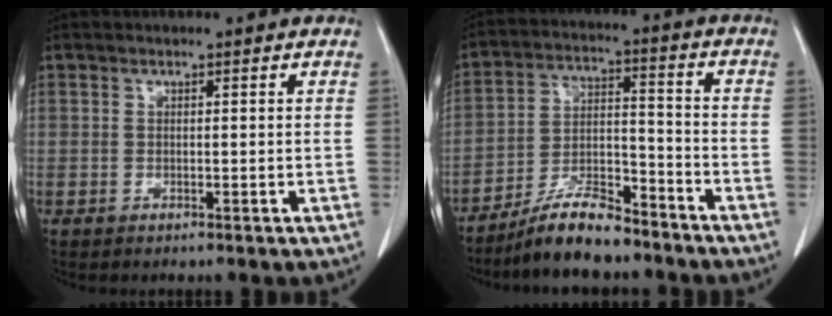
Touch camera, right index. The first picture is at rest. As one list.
[{"total": 10.2, "force": [-8.6, 2.4, 5.0], "torque": [-0.093, 0.006, -0.157]}]